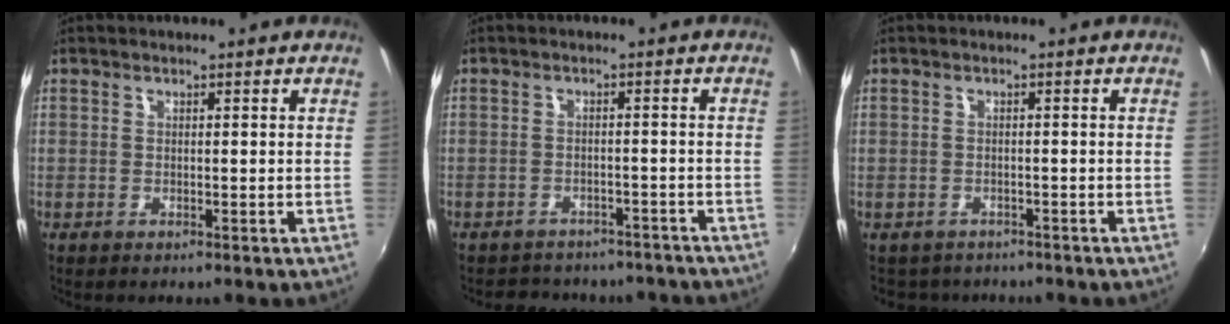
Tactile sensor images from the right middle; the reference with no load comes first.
{"total": 13.5, "force": [-11.6, 5.6, 4.1], "torque": [-0.092, 0.005, -0.140]}
{"total": 3.1, "force": [-2.1, 2.3, -0.1], "torque": [0.000, 0.008, -0.031]}